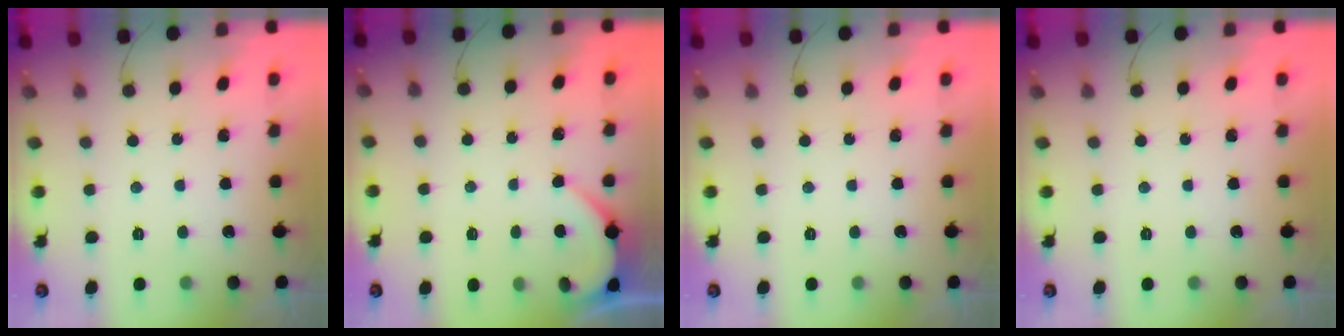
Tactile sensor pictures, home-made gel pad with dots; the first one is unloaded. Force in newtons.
{"total": 1.8, "press": 1.8, "slide": 0.3}
{"total": 0.0}
{"total": 0.0}